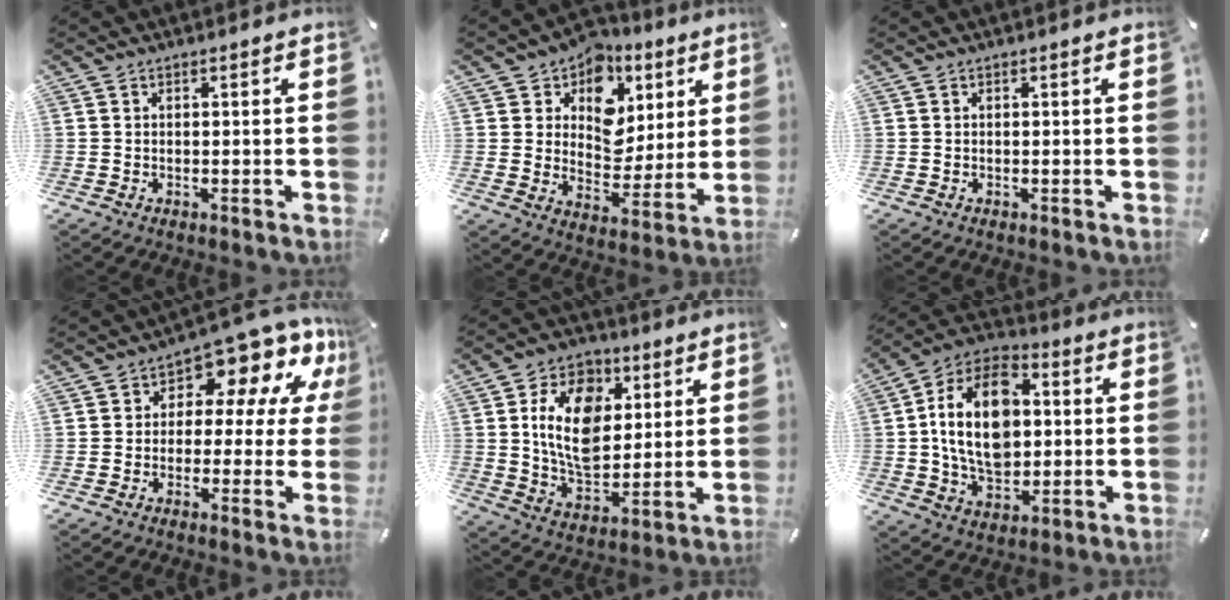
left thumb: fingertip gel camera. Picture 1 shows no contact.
{"total": 10.9, "force": [5.1, 9.0, 3.2], "torque": [-0.049, -0.047, 0.096]}
{"total": 0.0}
{"total": 9.7, "force": [6.0, 5.0, 5.7], "torque": [-0.087, -0.058, 0.106]}
{"total": 15.2, "force": [3.8, 11.0, 9.9], "torque": [-0.183, 0.002, 0.068]}
{"total": 18.3, "force": [1.0, 12.8, 13.1], "torque": [-0.255, 0.010, 0.013]}